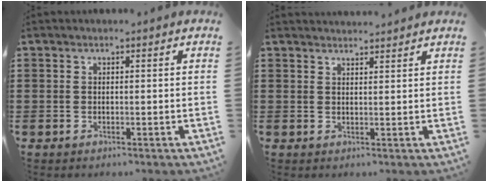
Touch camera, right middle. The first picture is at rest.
{"total": 1.8, "force": [1.8, -0.2, 0.1], "torque": [-0.007, 0.000, 0.037]}